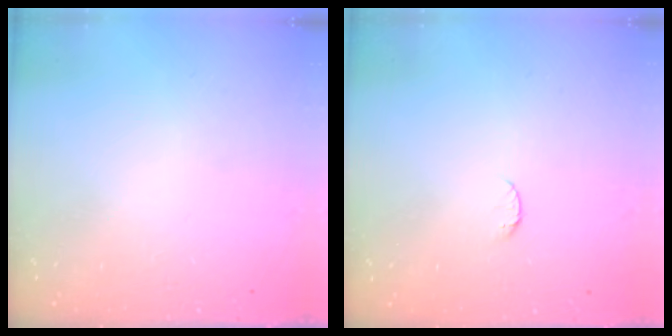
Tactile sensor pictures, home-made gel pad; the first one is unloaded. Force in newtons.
{"total": 4.8, "press": 4.8, "slide": 0.5}